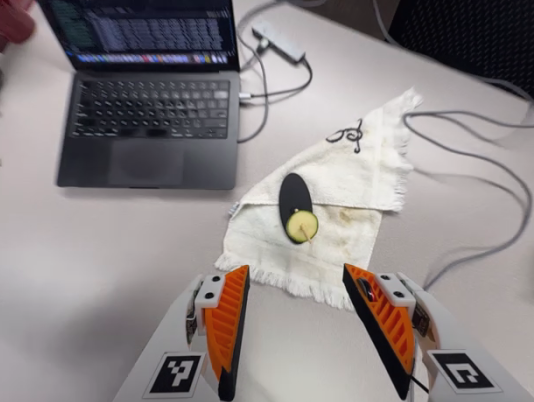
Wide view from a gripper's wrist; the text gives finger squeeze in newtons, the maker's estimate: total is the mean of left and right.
{"total": 0.0}